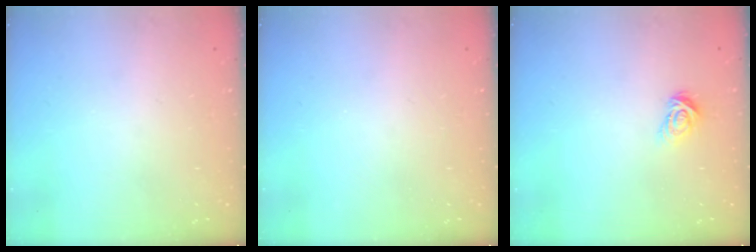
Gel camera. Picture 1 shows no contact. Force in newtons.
{"total": 0.0}
{"total": 4.0, "press": 3.9, "slide": 0.5}